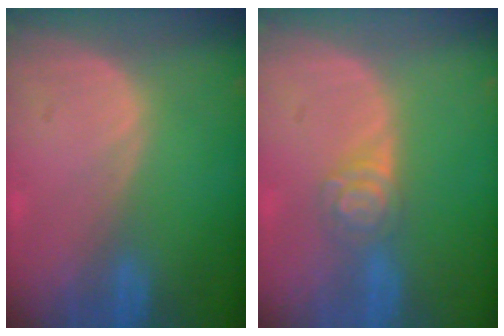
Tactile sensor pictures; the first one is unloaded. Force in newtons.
{"total": 4.3, "press": 3.9, "slide": 1.7}